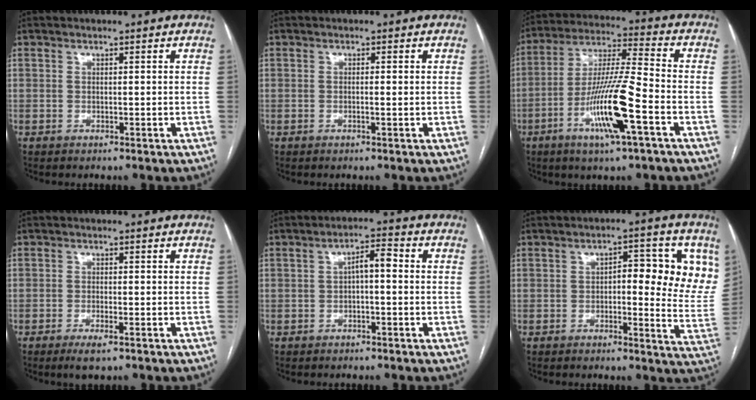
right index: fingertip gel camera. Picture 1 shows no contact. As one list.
[{"total": 0.9, "force": [0.0, 0.0, 0.9], "torque": [-0.017, 0.001, 0.002]}, {"total": 14.4, "force": [-5.6, 0.5, 13.3], "torque": [-0.260, -0.009, -0.102]}, {"total": 3.1, "force": [-2.0, 0.6, 2.3], "torque": [-0.044, -0.005, -0.032]}, {"total": 3.7, "force": [-0.1, 1.0, 3.5], "torque": [-0.059, 0.018, -0.002]}, {"total": 11.5, "force": [3.0, 3.8, 10.4], "torque": [-0.110, 0.008, 0.029]}]